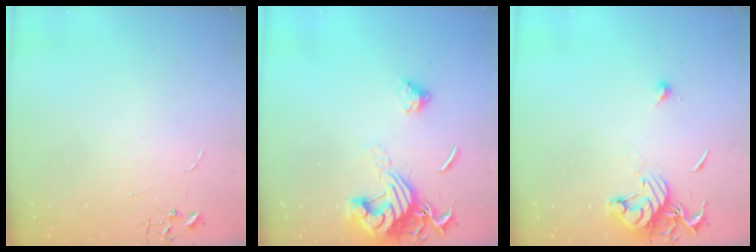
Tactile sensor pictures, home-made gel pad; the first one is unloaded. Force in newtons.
{"total": 14.3, "press": 14.2, "slide": 1.7}
{"total": 10.4, "press": 10.4, "slide": 0.8}